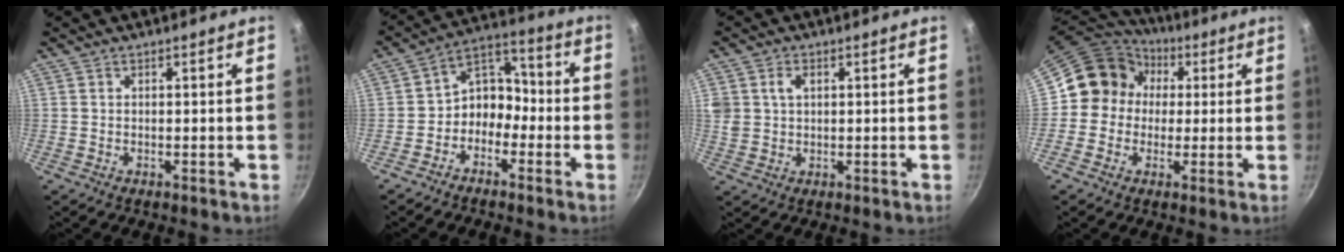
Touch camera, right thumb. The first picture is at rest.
{"total": 8.7, "force": [-2.7, 6.7, 4.9], "torque": [-0.043, 0.053, -0.064]}
{"total": 4.3, "force": [1.3, 3.1, 2.7], "torque": [-0.049, 0.002, 0.030]}
{"total": 13.3, "force": [1.2, 12.1, 5.5], "torque": [-0.078, 0.032, 0.012]}